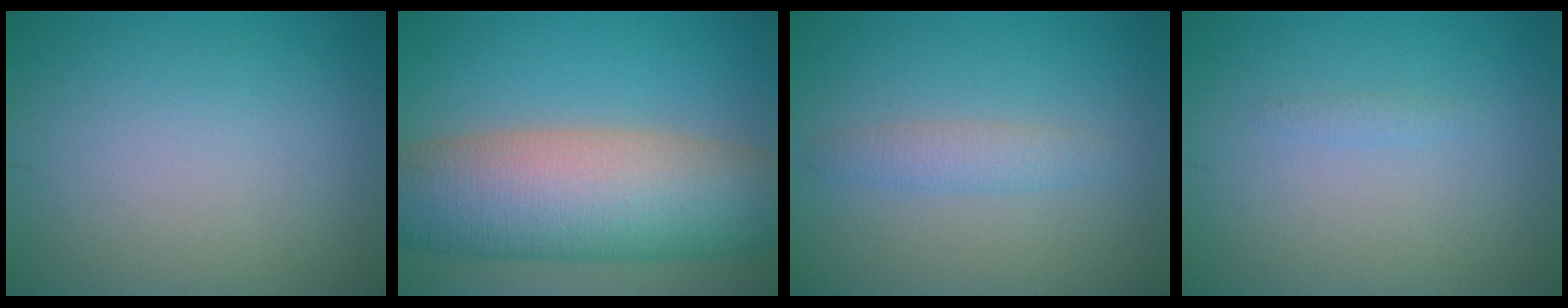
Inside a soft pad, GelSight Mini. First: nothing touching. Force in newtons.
{"total": 12.8, "press": 12.8, "slide": 0.5}
{"total": 1.9, "press": 1.9, "slide": 0.1}
{"total": 0.6, "press": 0.6, "slide": 0.1}